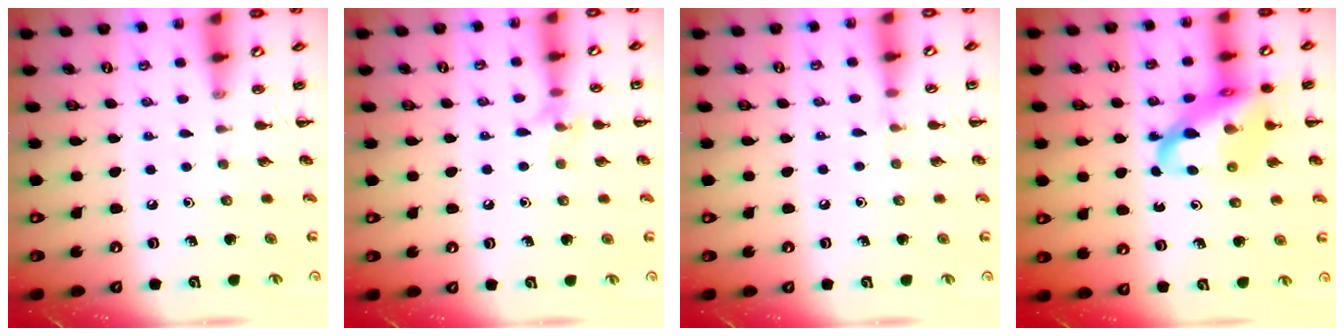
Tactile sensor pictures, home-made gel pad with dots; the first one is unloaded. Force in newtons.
{"total": 6.7, "press": 6.4, "slide": 1.8}
{"total": 4.0, "press": 3.7, "slide": 1.3}
{"total": 16.2, "press": 15.7, "slide": 4.0}